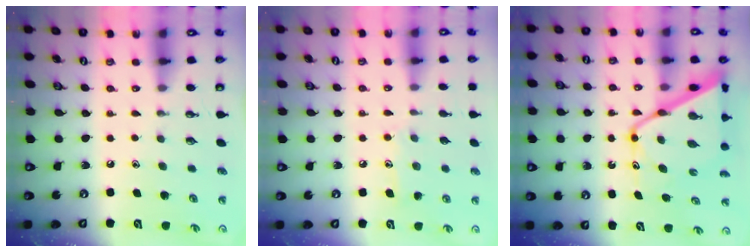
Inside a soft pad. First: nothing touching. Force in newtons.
{"total": 7.1, "press": 7.1, "slide": 0.1}
{"total": 16.1, "press": 16.1, "slide": 1.2}